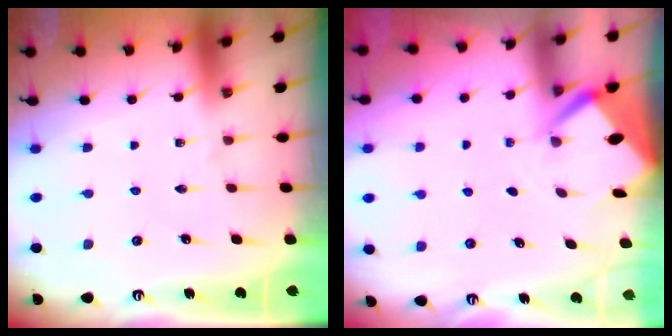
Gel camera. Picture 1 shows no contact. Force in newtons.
{"total": 2.9, "press": 2.9, "slide": 0.3}